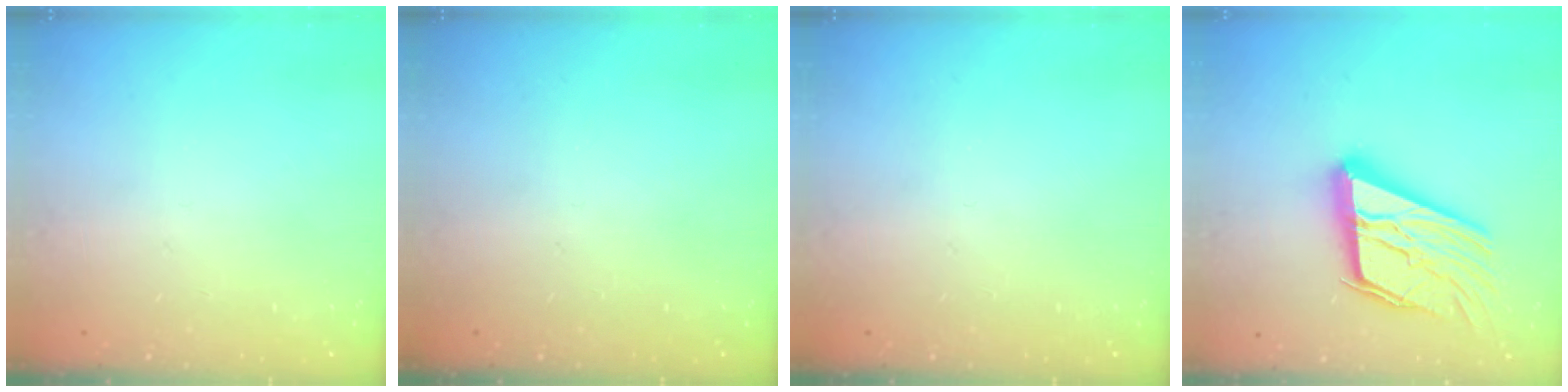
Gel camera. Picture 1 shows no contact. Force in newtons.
{"total": 0.0}
{"total": 0.0}
{"total": 22.6, "press": 22.3, "slide": 3.2}